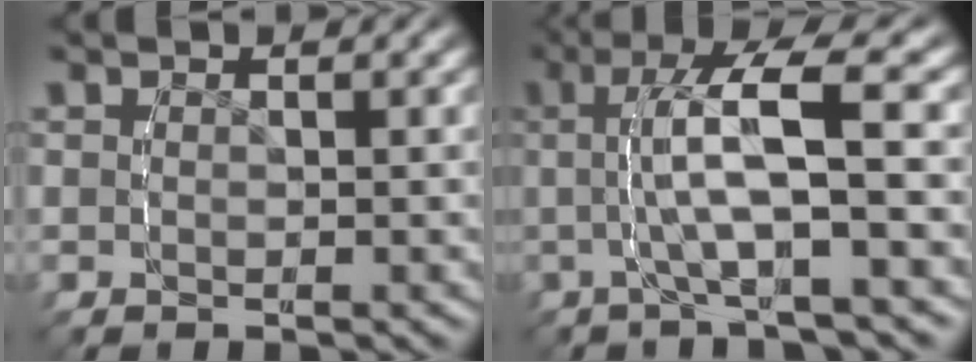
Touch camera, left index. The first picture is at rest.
{"total": 5.2, "force": [-0.4, 0.7, 5.1], "torque": [-0.101, 0.013, -0.016]}